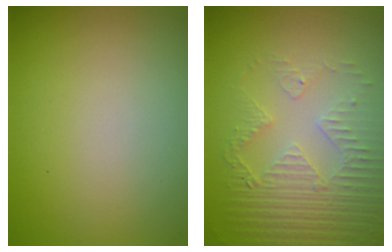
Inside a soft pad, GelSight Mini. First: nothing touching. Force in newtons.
{"total": 5.2, "press": 3.4, "slide": 3.9}